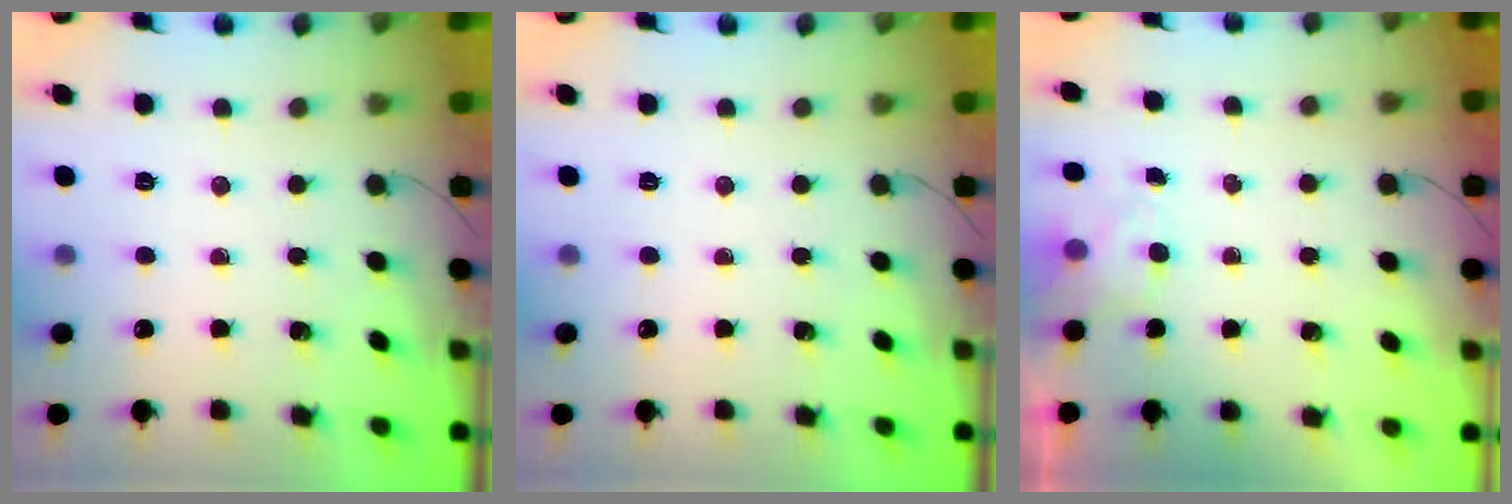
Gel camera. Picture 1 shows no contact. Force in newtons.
{"total": 0.0}
{"total": 3.7, "press": 3.6, "slide": 1.1}